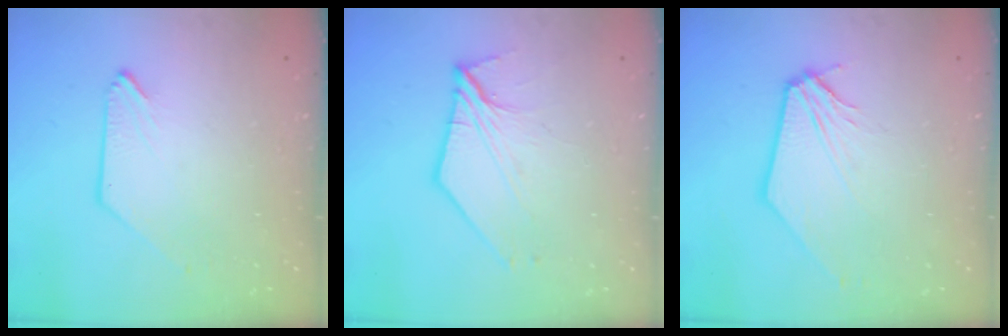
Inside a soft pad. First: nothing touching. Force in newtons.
{"total": 7.7, "press": 7.6, "slide": 1.4}
{"total": 2.5, "press": 2.5, "slide": 0.3}